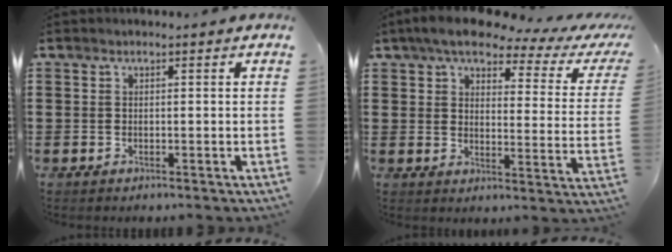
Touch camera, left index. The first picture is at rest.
{"total": 6.5, "force": [4.9, 1.7, 3.9], "torque": [-0.084, -0.022, 0.079]}